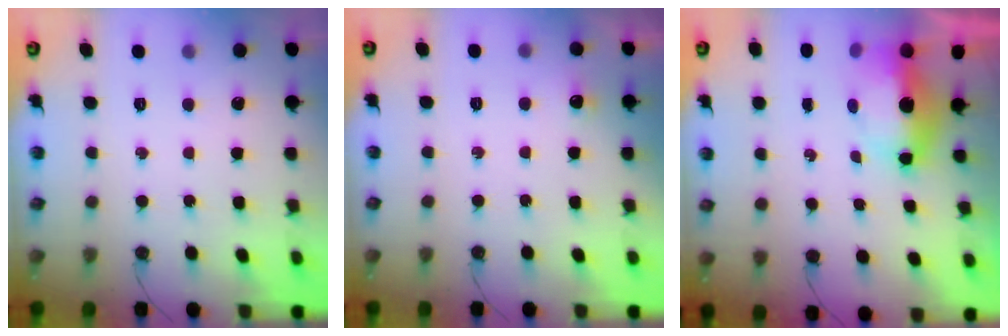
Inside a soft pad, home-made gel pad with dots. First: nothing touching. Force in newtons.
{"total": 4.9, "press": 4.8, "slide": 1.1}
{"total": 11.1, "press": 9.2, "slide": 6.3}